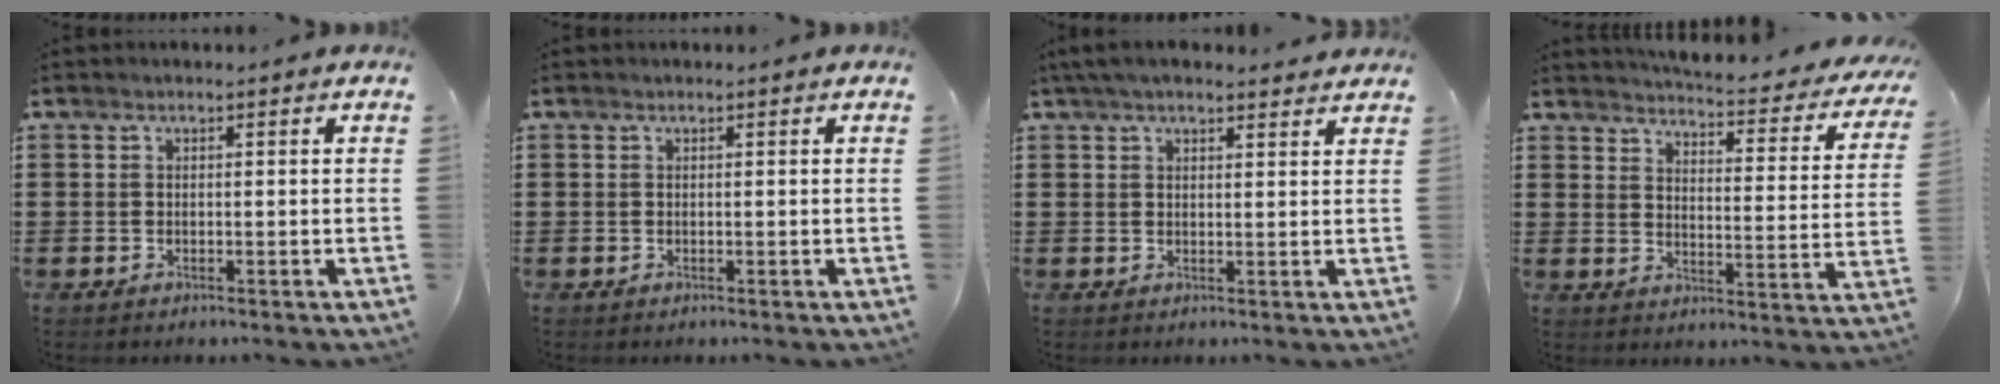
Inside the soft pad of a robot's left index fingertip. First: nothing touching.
{"total": 0.0}
{"total": 3.6, "force": [3.1, 1.0, 1.5], "torque": [-0.037, 0.002, 0.057]}
{"total": 4.0, "force": [3.8, -0.2, 1.3], "torque": [-0.039, -0.039, 0.056]}